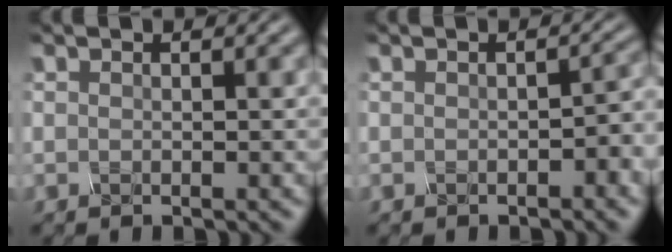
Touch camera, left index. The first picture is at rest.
{"total": 1.5, "force": [-0.5, 0.7, 1.3], "torque": [-0.019, 0.004, -0.006]}